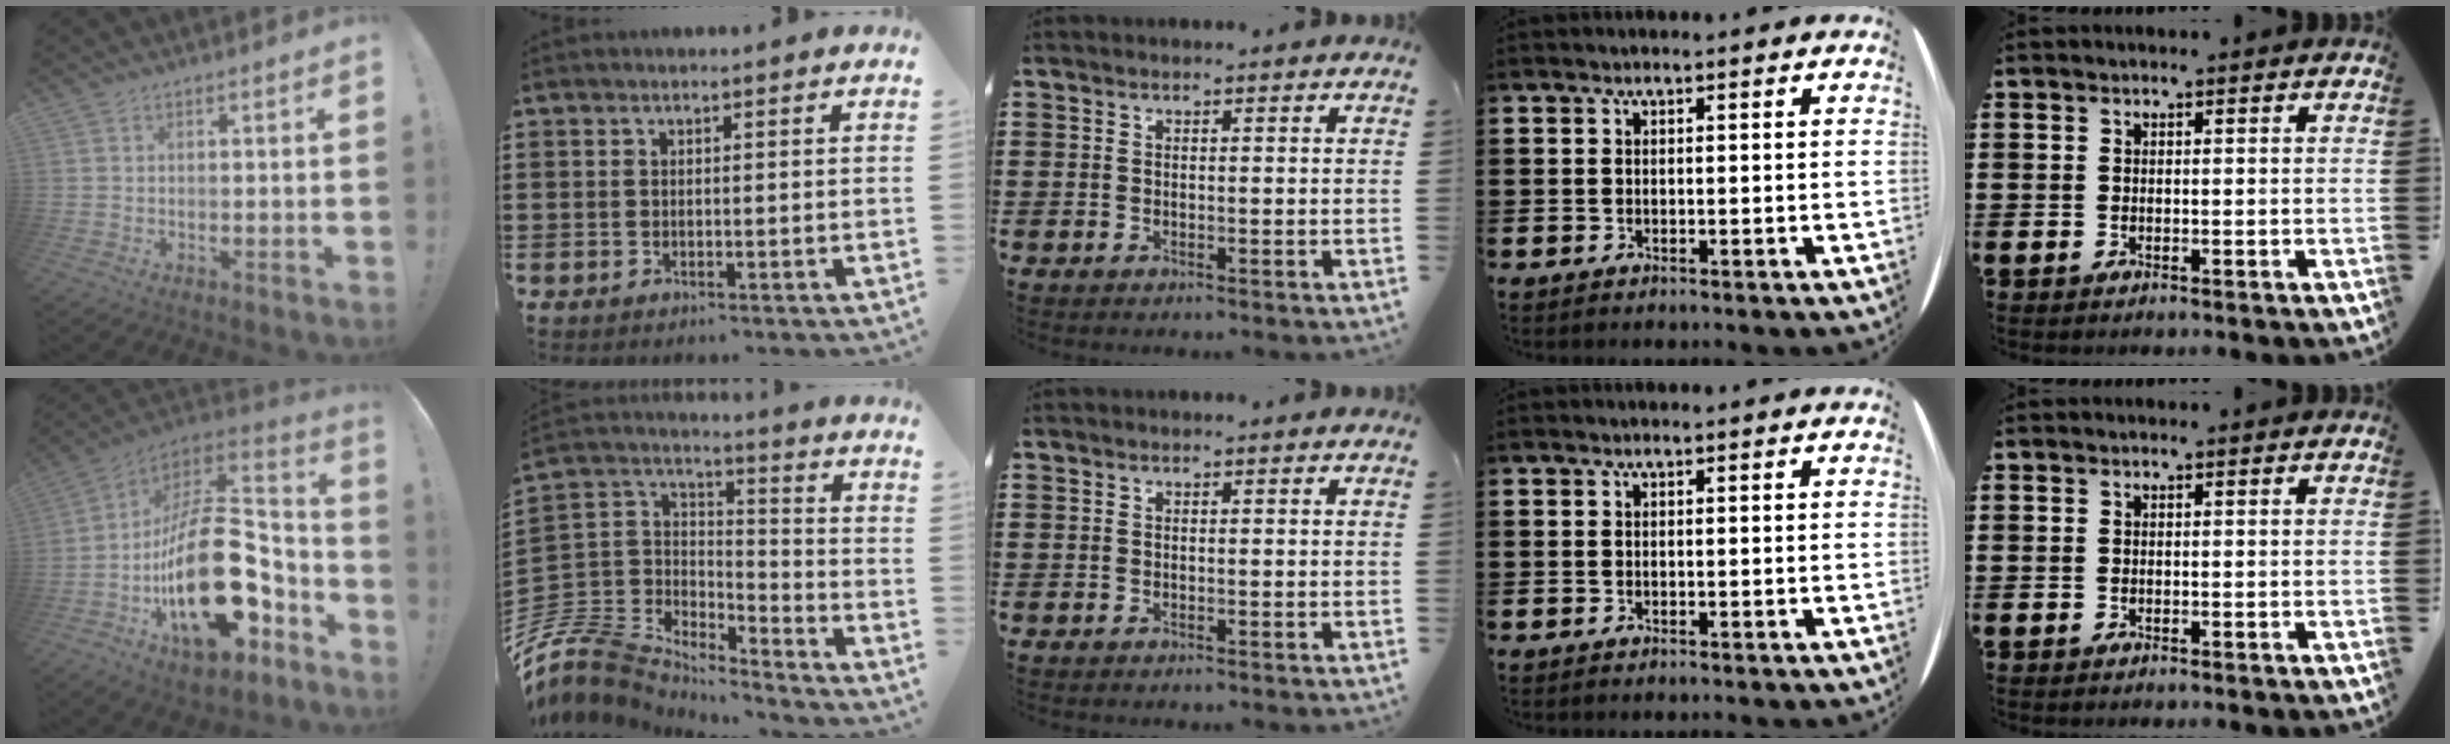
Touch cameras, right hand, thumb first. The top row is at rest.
{"thumb": {"total": 33.3, "force": [-7.5, 18.0, 27.0], "torque": [-0.444, 0.035, -0.103]}, "index": {"total": 9.0, "force": [-7.8, 4.2, 1.3], "torque": [-0.069, -0.004, -0.162]}}